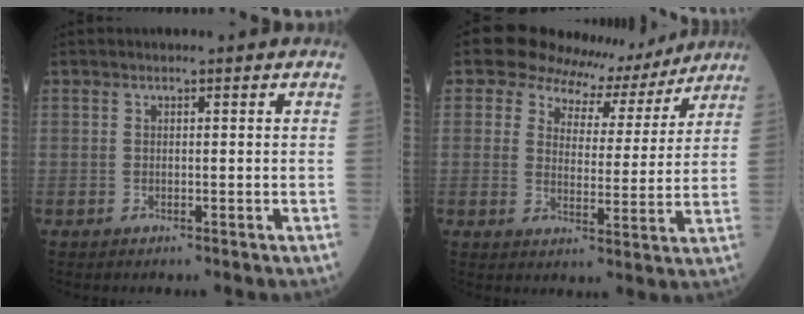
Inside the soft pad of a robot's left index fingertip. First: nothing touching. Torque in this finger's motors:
{"motor_torque": [1.07, -1.05, 0.13, -0.01]}